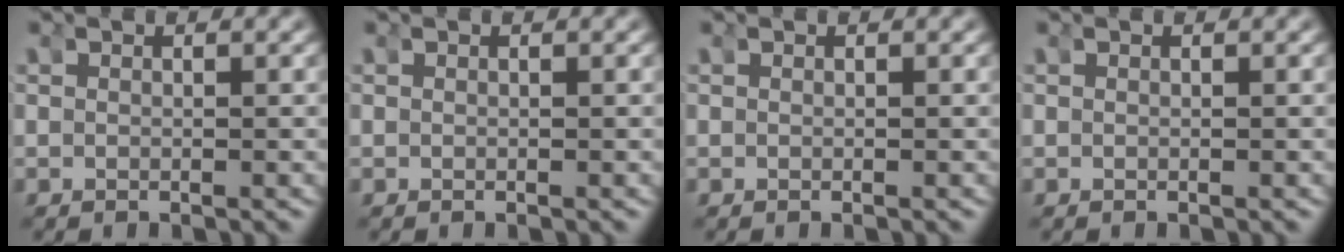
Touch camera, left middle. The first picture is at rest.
{"total": 0.0}
{"total": 0.0}
{"total": 0.0}